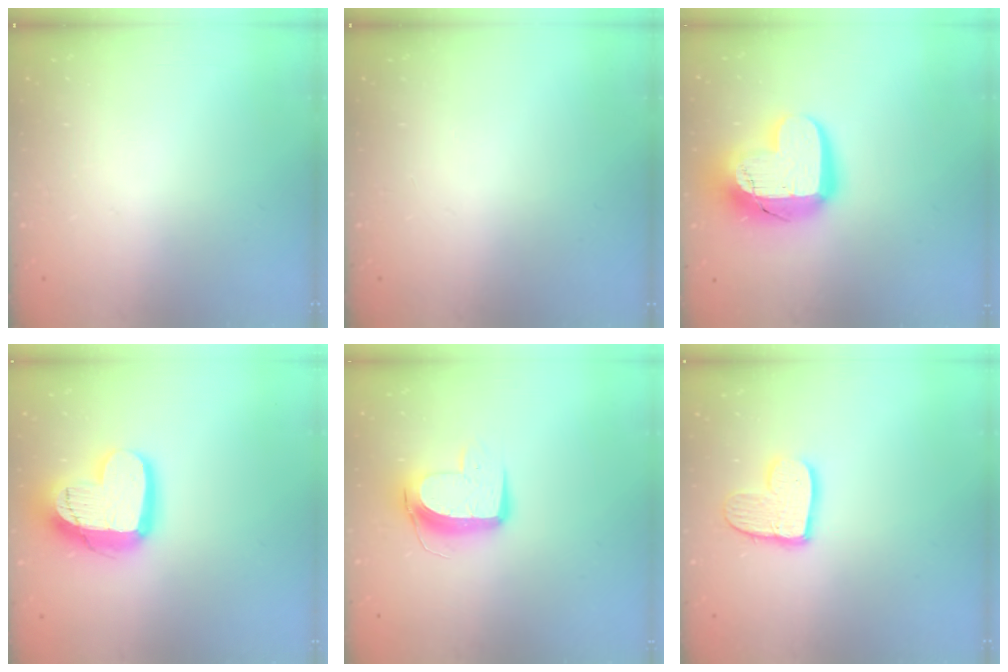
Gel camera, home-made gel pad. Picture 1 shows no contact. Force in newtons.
{"total": 0.0}
{"total": 18.3, "press": 18.3, "slide": 1.2}
{"total": 17.1, "press": 17.0, "slide": 1.5}
{"total": 10.6, "press": 10.6, "slide": 0.9}
{"total": 10.6, "press": 10.6, "slide": 0.8}